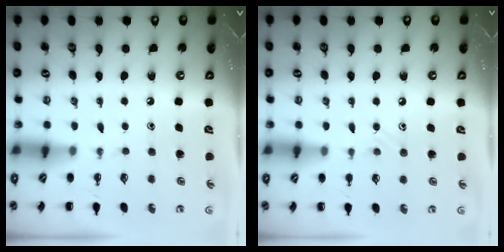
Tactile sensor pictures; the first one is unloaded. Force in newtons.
{"total": 4.8, "press": 4.6, "slide": 1.5}